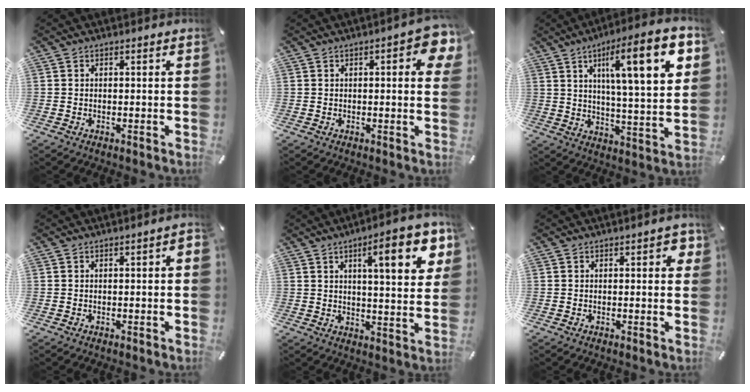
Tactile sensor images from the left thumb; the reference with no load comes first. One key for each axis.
{"total": 7.3, "fx": 2.1, "fy": 2.5, "fz": 6.6, "tx": -0.082, "ty": -0.008, "tz": 0.030}
{"total": 19.6, "fx": 8.1, "fy": 4.9, "fz": 17.2, "tx": -0.260, "ty": -0.027, "tz": 0.113}
{"total": 1.7, "fx": -0.4, "fy": 0.5, "fz": 1.5, "tx": -0.026, "ty": 0.003, "tz": -0.007}
{"total": 15.6, "fx": 6.6, "fy": 4.2, "fz": 13.5, "tx": -0.189, "ty": -0.025, "tz": 0.094}
{"total": 3.4, "fx": 0.7, "fy": 1.3, "fz": 3.0, "tx": -0.037, "ty": -0.001, "tz": 0.005}